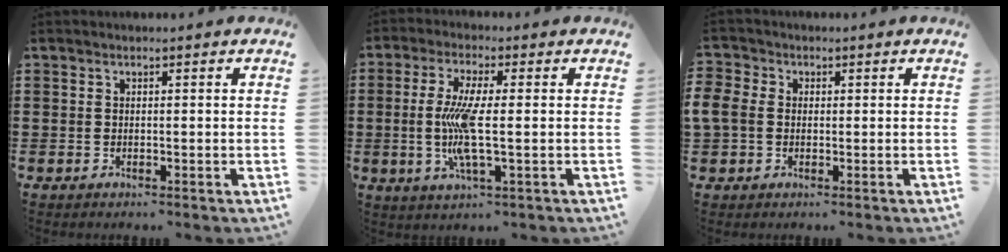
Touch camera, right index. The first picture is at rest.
{"total": 8.1, "force": [-0.6, 1.1, 8.0], "torque": [-0.177, -0.021, -0.022]}
{"total": 3.2, "force": [-0.2, 2.7, 1.8], "torque": [-0.063, 0.001, -0.013]}